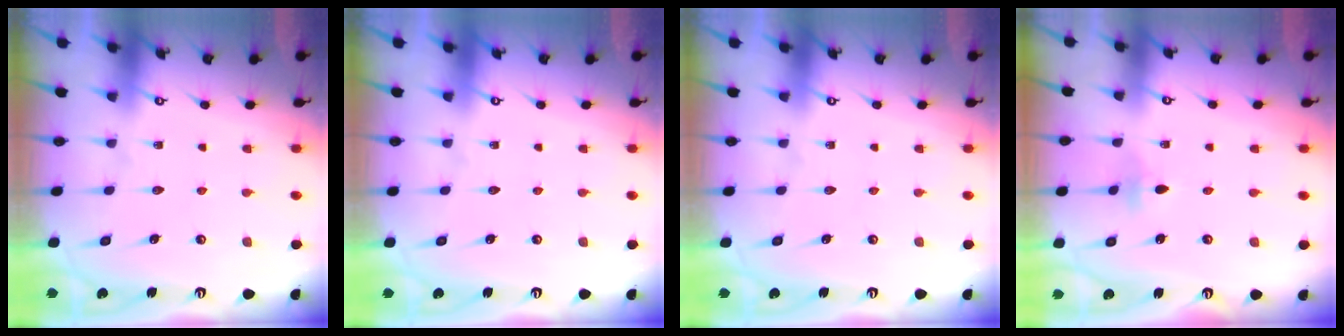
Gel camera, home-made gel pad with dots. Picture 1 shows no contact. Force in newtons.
{"total": 0.0}
{"total": 0.0}
{"total": 2.8, "press": 2.7, "slide": 0.9}